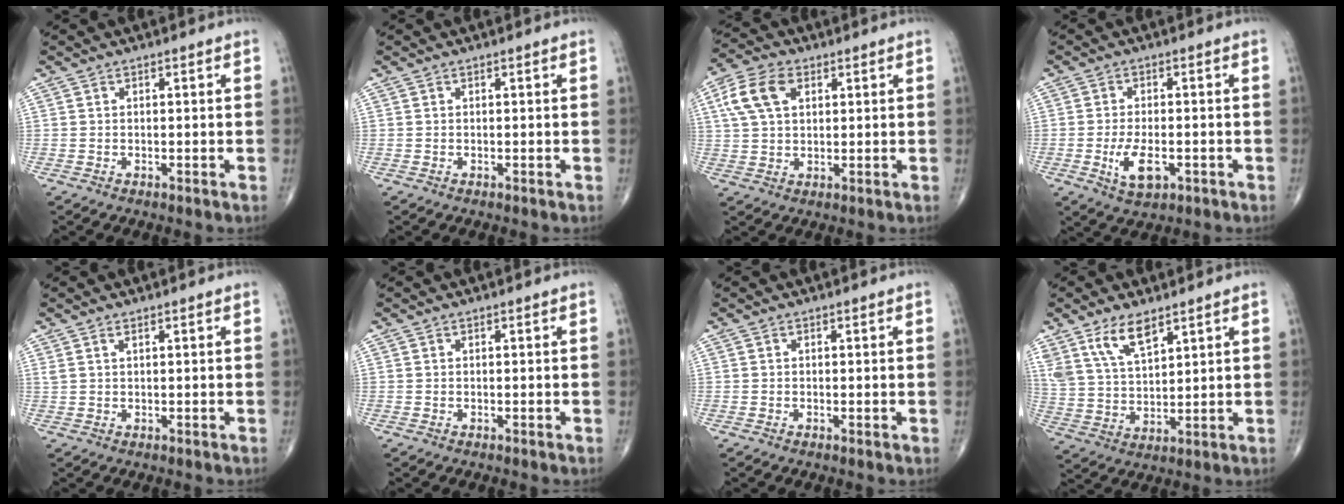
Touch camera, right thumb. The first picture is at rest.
{"total": 0.0}
{"total": 9.2, "force": [3.1, 5.8, 6.4], "torque": [-0.126, 0.010, 0.057]}
{"total": 6.3, "force": [-1.9, 3.1, 5.1], "torque": [-0.091, -0.002, -0.028]}
{"total": 1.2, "force": [0.8, 0.3, 0.8], "torque": [-0.020, 0.005, 0.020]}
{"total": 0.0}
{"total": 1.2, "force": [-0.3, 0.5, 1.0], "torque": [-0.020, -0.004, -0.008]}
{"total": 9.1, "force": [5.9, 3.7, 5.7], "torque": [-0.105, -0.025, 0.124]}